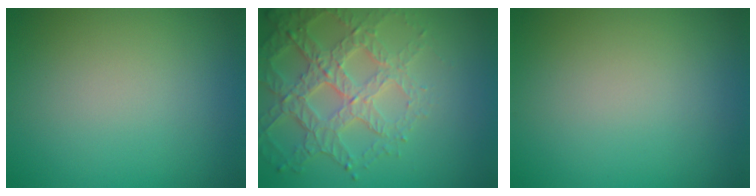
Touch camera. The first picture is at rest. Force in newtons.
{"total": 5.9, "press": 4.7, "slide": 3.6}
{"total": 0.0}